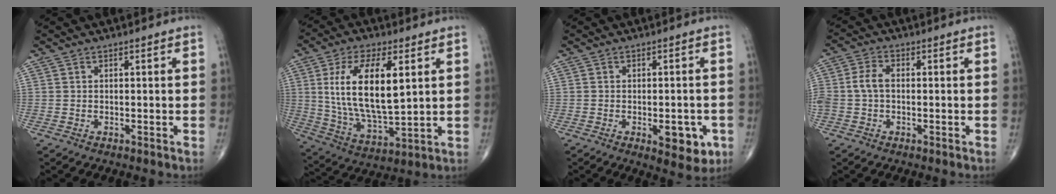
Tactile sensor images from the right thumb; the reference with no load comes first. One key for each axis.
{"total": 17.7, "fx": 4.1, "fy": 7.6, "fz": 15.4, "tx": -0.281, "ty": -0.017, "tz": 0.084}
{"total": 7.2, "fx": -2.5, "fy": 3.3, "fz": 5.9, "tx": -0.056, "ty": 0.003, "tz": -0.024}
{"total": 4.8, "fx": -0.4, "fy": 3.2, "fz": 3.6, "tx": -0.089, "ty": 0.015, "tz": -0.011}